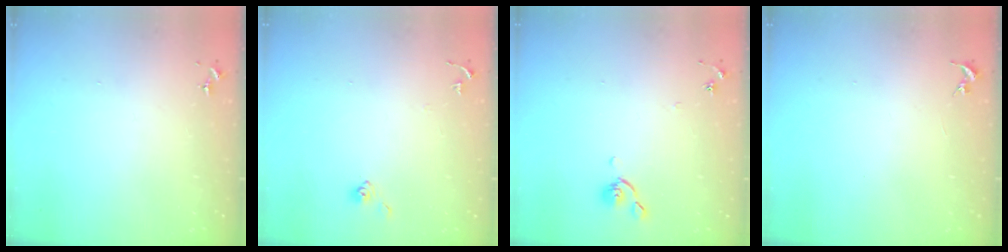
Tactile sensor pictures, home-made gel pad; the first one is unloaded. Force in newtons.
{"total": 5.8, "press": 5.8, "slide": 0.5}
{"total": 5.0, "press": 4.9, "slide": 0.8}
{"total": 0.0}